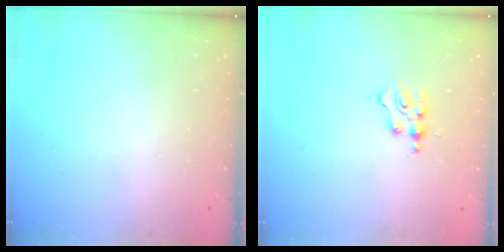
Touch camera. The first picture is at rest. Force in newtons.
{"total": 2.2, "press": 2.1, "slide": 0.3}